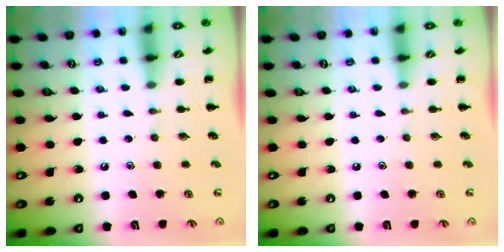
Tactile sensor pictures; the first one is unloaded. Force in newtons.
{"total": 0.0}